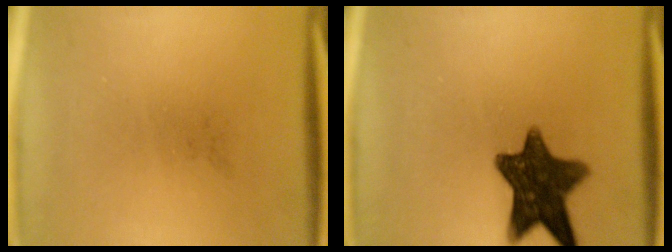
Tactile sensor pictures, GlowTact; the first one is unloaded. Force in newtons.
{"total": 12.0}